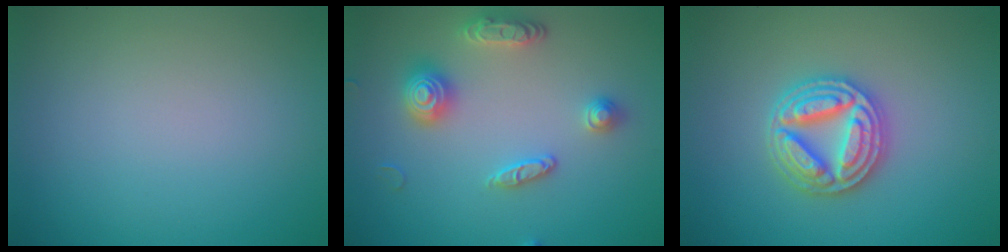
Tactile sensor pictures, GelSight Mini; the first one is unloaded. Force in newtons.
{"total": 3.4, "press": 3.4, "slide": 0.3}
{"total": 5.0, "press": 4.9, "slide": 0.9}